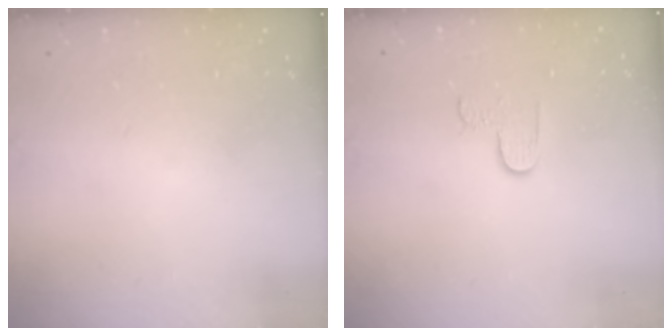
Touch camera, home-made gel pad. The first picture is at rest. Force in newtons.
{"total": 2.9, "press": 2.9, "slide": 0.3}